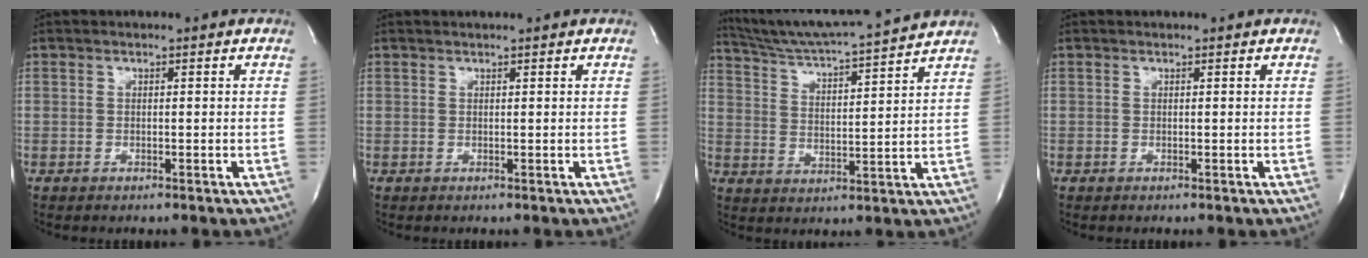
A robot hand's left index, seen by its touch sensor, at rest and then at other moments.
{"total": 1.5, "force": [1.4, -0.1, 0.5], "torque": [-0.007, 0.012, 0.024]}
{"total": 15.6, "force": [14.7, -0.8, 5.4], "torque": [-0.102, -0.008, 0.225]}
{"total": 0.0}